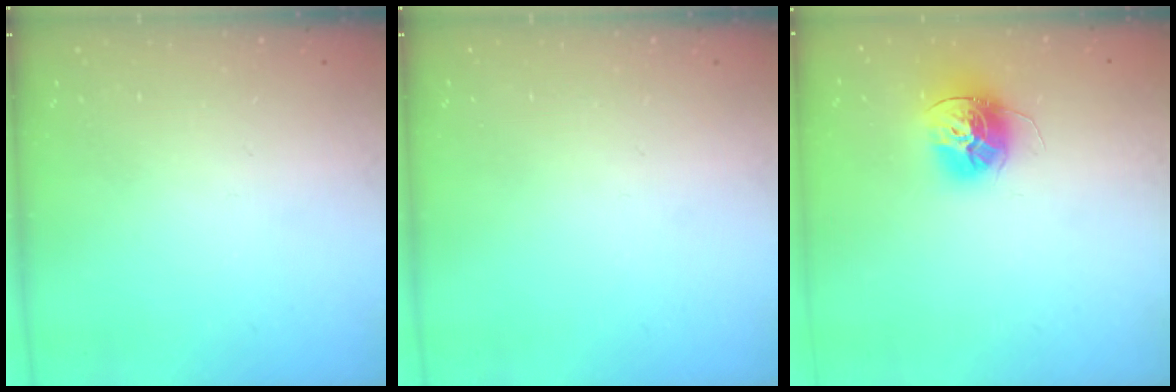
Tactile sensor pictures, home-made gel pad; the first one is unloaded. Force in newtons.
{"total": 0.0}
{"total": 13.4, "press": 13.4, "slide": 1.2}